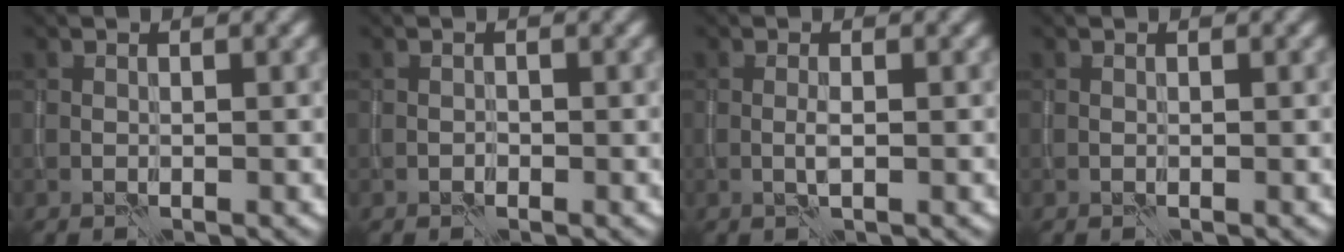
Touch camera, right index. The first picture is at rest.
{"total": 0.7, "force": [-0.3, 0.5, 0.3], "torque": [-0.005, -0.002, -0.002]}
{"total": 1.0, "force": [-0.3, 0.0, 1.0], "torque": [-0.022, 0.000, -0.006]}
{"total": 0.0}